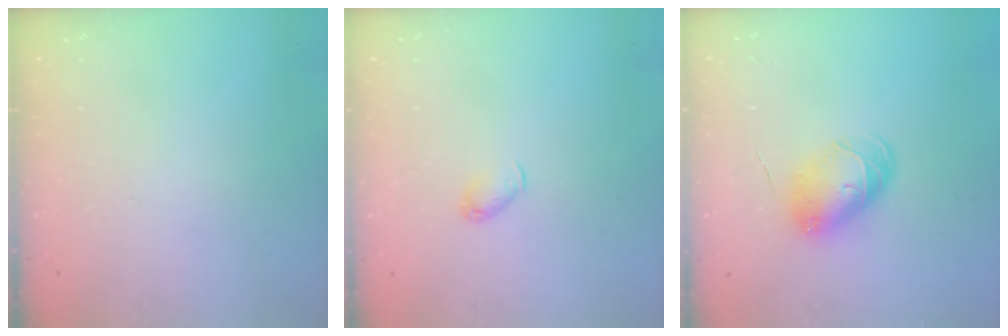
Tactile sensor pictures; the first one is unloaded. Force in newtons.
{"total": 3.6, "press": 3.5, "slide": 0.8}
{"total": 7.6, "press": 7.6, "slide": 0.5}